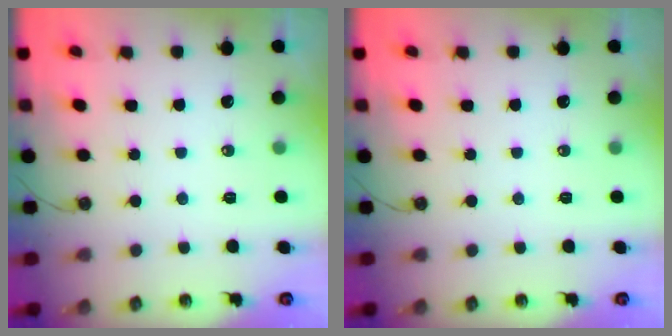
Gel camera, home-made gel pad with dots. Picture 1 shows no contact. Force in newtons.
{"total": 0.0}